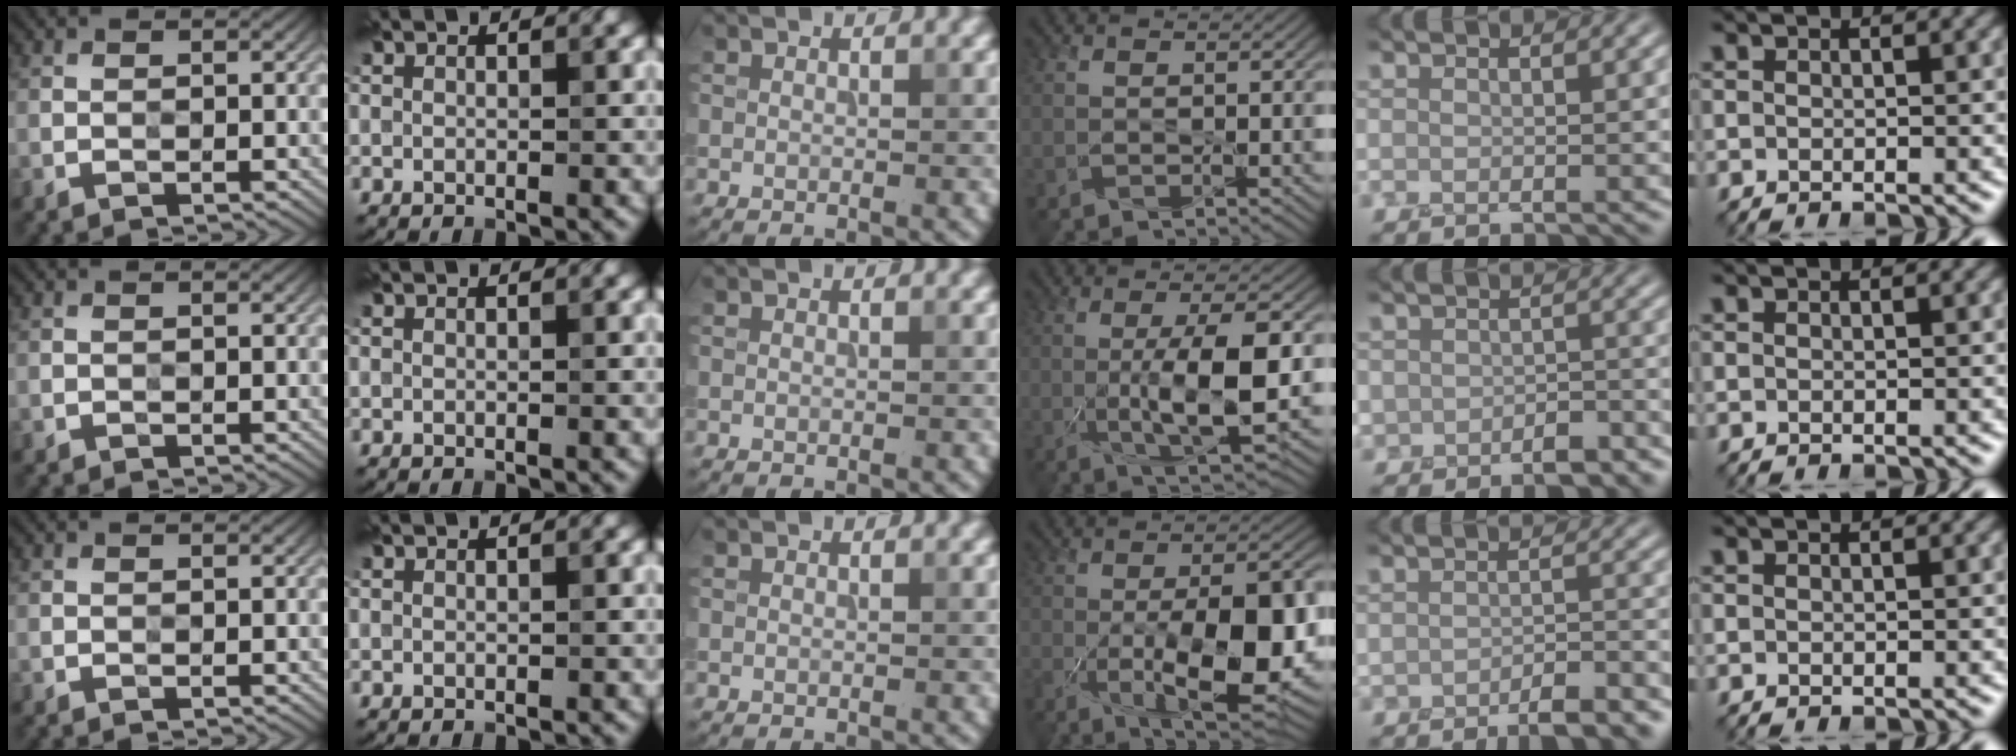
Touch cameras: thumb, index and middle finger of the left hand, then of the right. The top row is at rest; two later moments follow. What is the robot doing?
{"motion": "peel", "object": "velcro strap"}